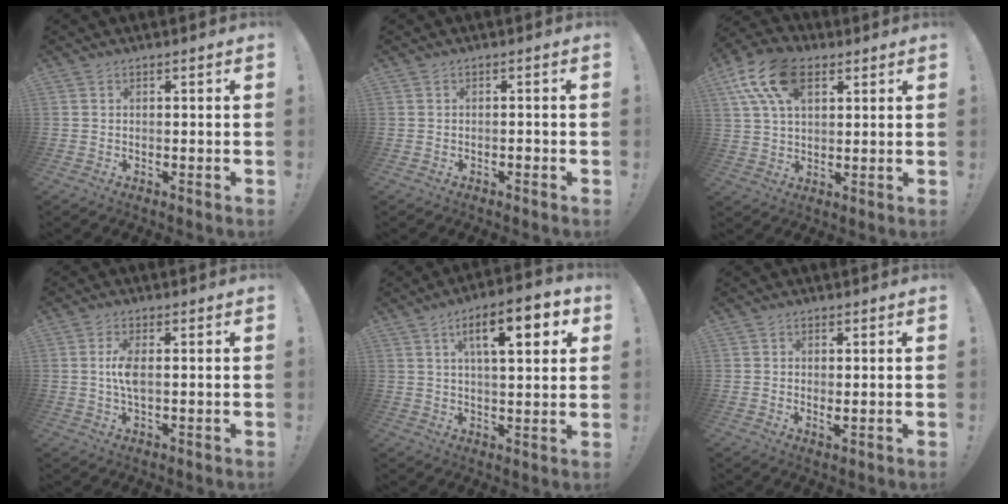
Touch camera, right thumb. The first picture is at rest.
{"total": 1.1, "force": [-0.7, 0.3, 0.7], "torque": [-0.008, -0.001, -0.012]}
{"total": 15.3, "force": [6.6, 8.9, 10.6], "torque": [-0.196, -0.012, 0.122]}
{"total": 5.2, "force": [0.3, 1.9, 4.8], "torque": [-0.098, -0.002, -0.001]}
{"total": 13.3, "force": [4.9, 4.2, 11.6], "torque": [-0.173, -0.004, 0.070]}
{"total": 1.8, "force": [0.6, 0.8, 1.5], "torque": [-0.012, -0.009, 0.009]}